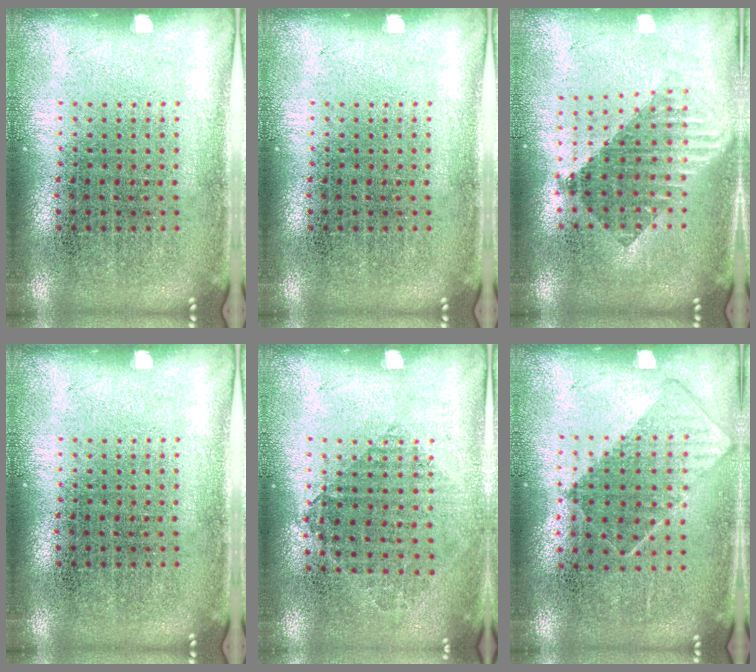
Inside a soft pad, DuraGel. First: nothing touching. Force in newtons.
{"total": 0.0}
{"total": 1.6, "press": 1.4, "slide": 0.9}
{"total": 0.0}
{"total": 0.9, "press": 0.9, "slide": 0.3}
{"total": 0.8, "press": 0.7, "slide": 0.5}